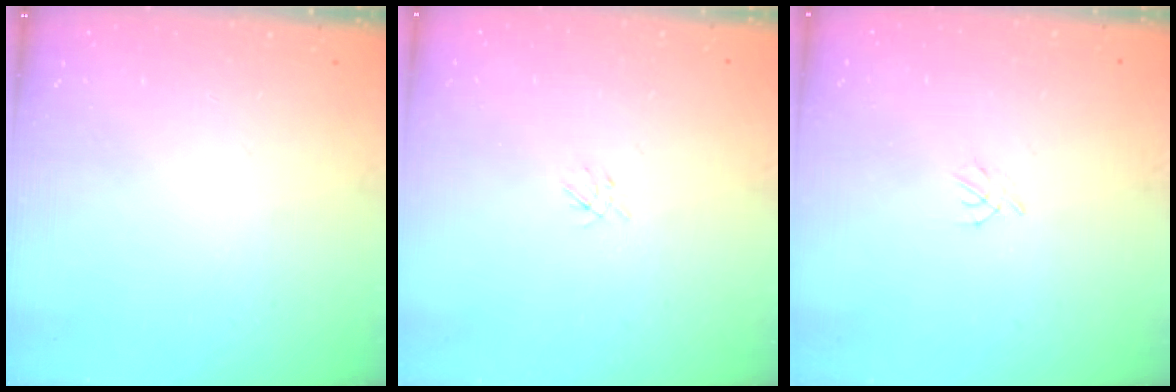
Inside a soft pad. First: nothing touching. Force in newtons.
{"total": 2.2, "press": 2.2, "slide": 0.5}
{"total": 1.3, "press": 1.2, "slide": 0.4}